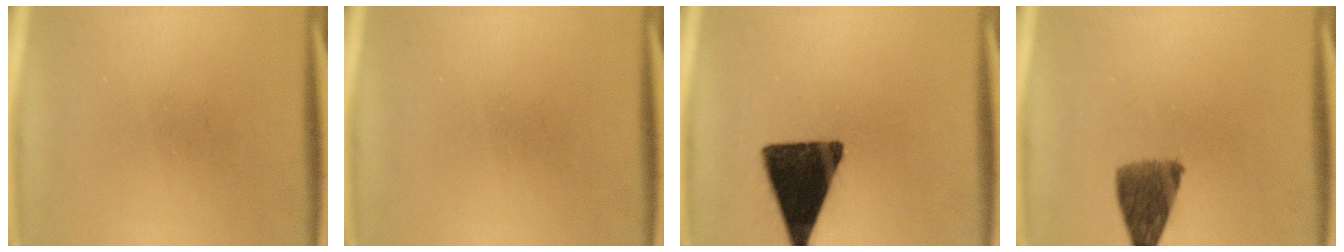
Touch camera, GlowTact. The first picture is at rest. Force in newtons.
{"total": 0.0}
{"total": 16.0}
{"total": 7.4}